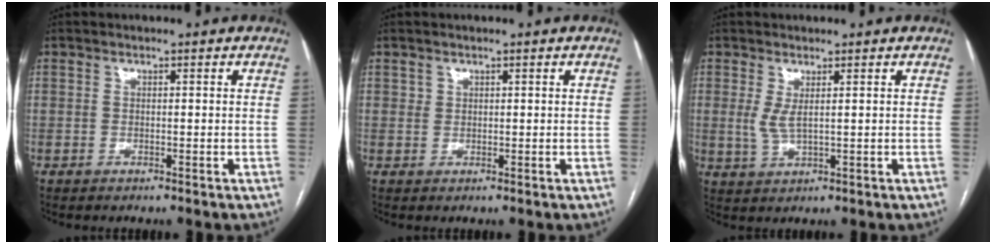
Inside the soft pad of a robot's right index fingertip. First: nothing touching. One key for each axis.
{"total": 0.7, "fx": 0.4, "fy": 0.6, "fz": 0.0, "tx": 0.010, "ty": 0.001, "tz": 0.004}
{"total": 2.8, "fx": 0.7, "fy": 0.6, "fz": 2.7, "tx": -0.064, "ty": -0.005, "tz": 0.022}